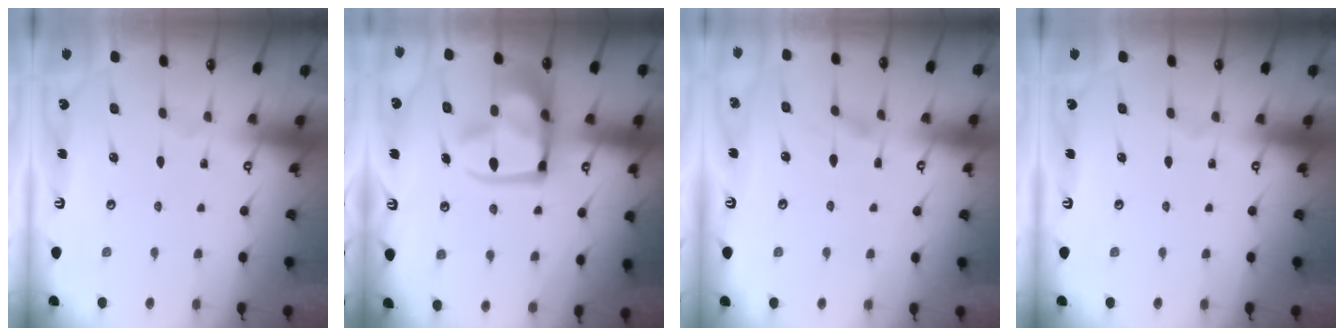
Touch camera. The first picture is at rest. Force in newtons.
{"total": 17.7, "press": 17.6, "slide": 2.1}
{"total": 1.2, "press": 0.7, "slide": 0.9}
{"total": 0.0}